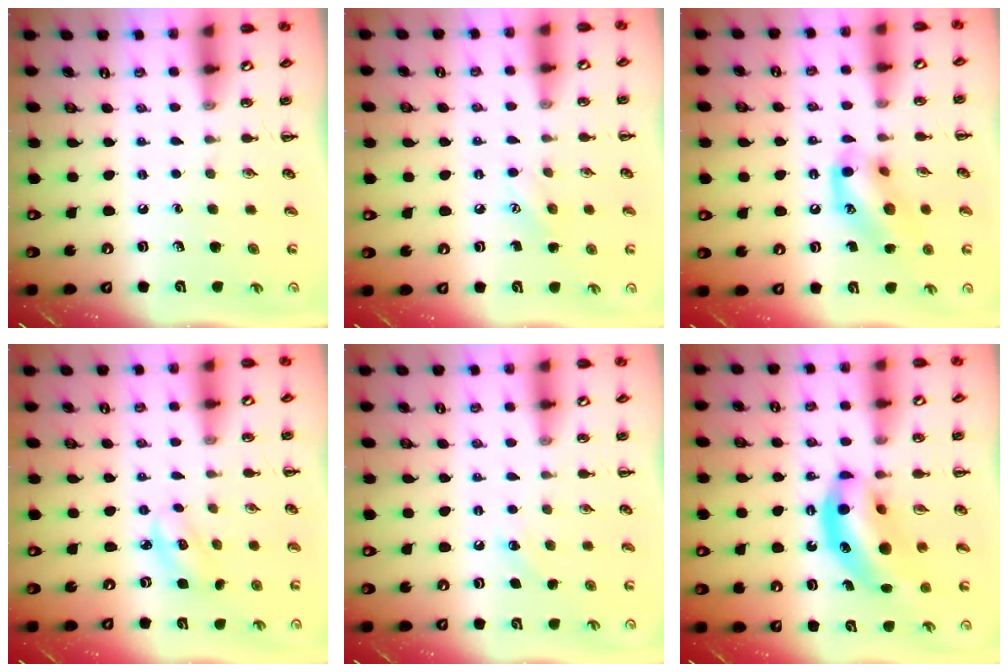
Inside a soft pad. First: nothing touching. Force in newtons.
{"total": 5.7, "press": 5.5, "slide": 1.7}
{"total": 14.1, "press": 14.0, "slide": 1.1}
{"total": 2.6, "press": 2.5, "slide": 0.5}
{"total": 4.0, "press": 3.8, "slide": 1.1}
{"total": 13.4, "press": 12.9, "slide": 3.5}